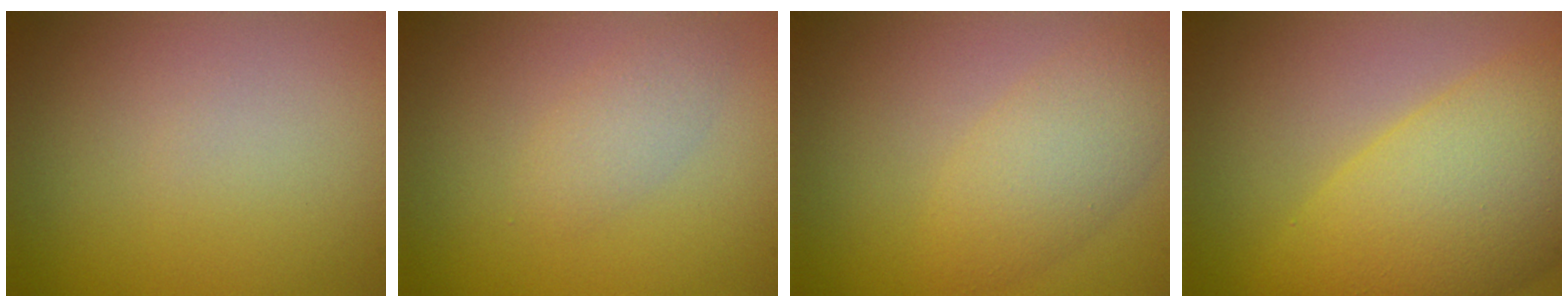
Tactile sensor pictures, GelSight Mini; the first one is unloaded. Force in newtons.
{"total": 1.7, "press": 1.7, "slide": 0.0}
{"total": 3.5, "press": 3.5, "slide": 0.2}
{"total": 10.3, "press": 10.3, "slide": 0.4}